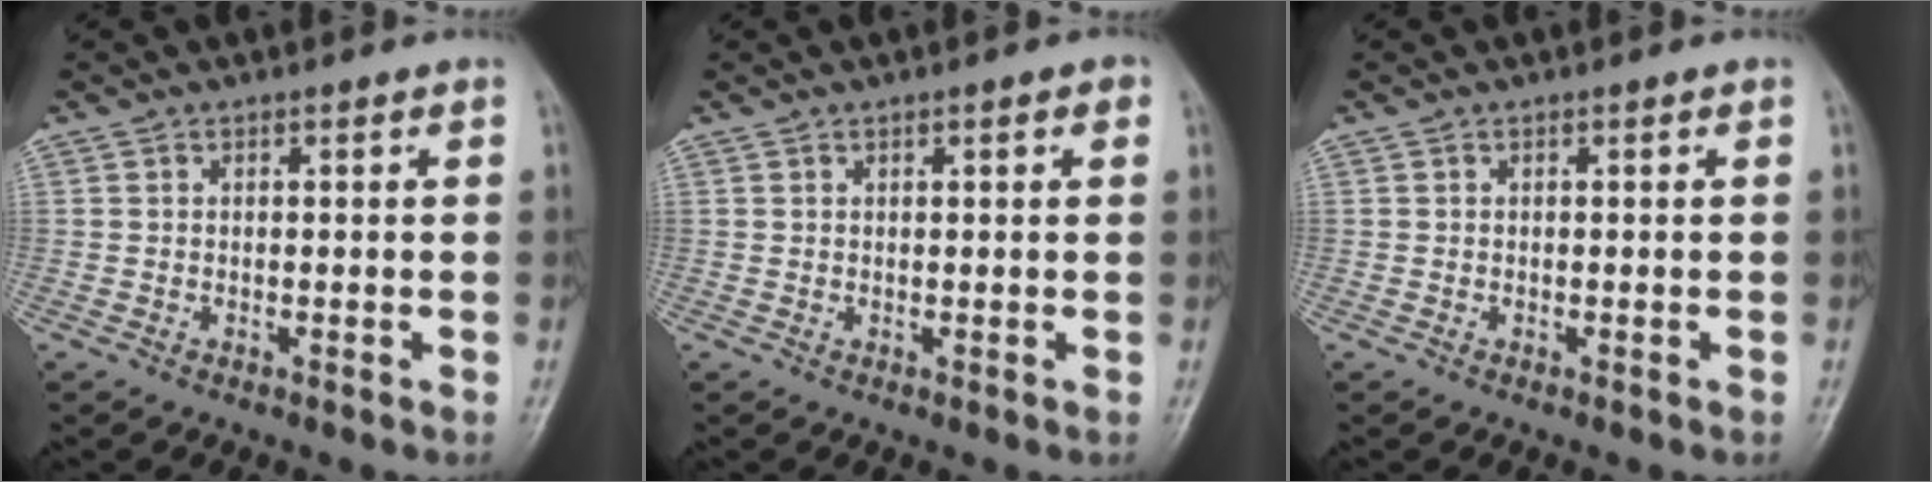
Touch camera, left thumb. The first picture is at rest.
{"total": 1.7, "force": [0.8, 0.5, 1.5], "torque": [-0.018, 0.002, 0.008]}
{"total": 0.0}